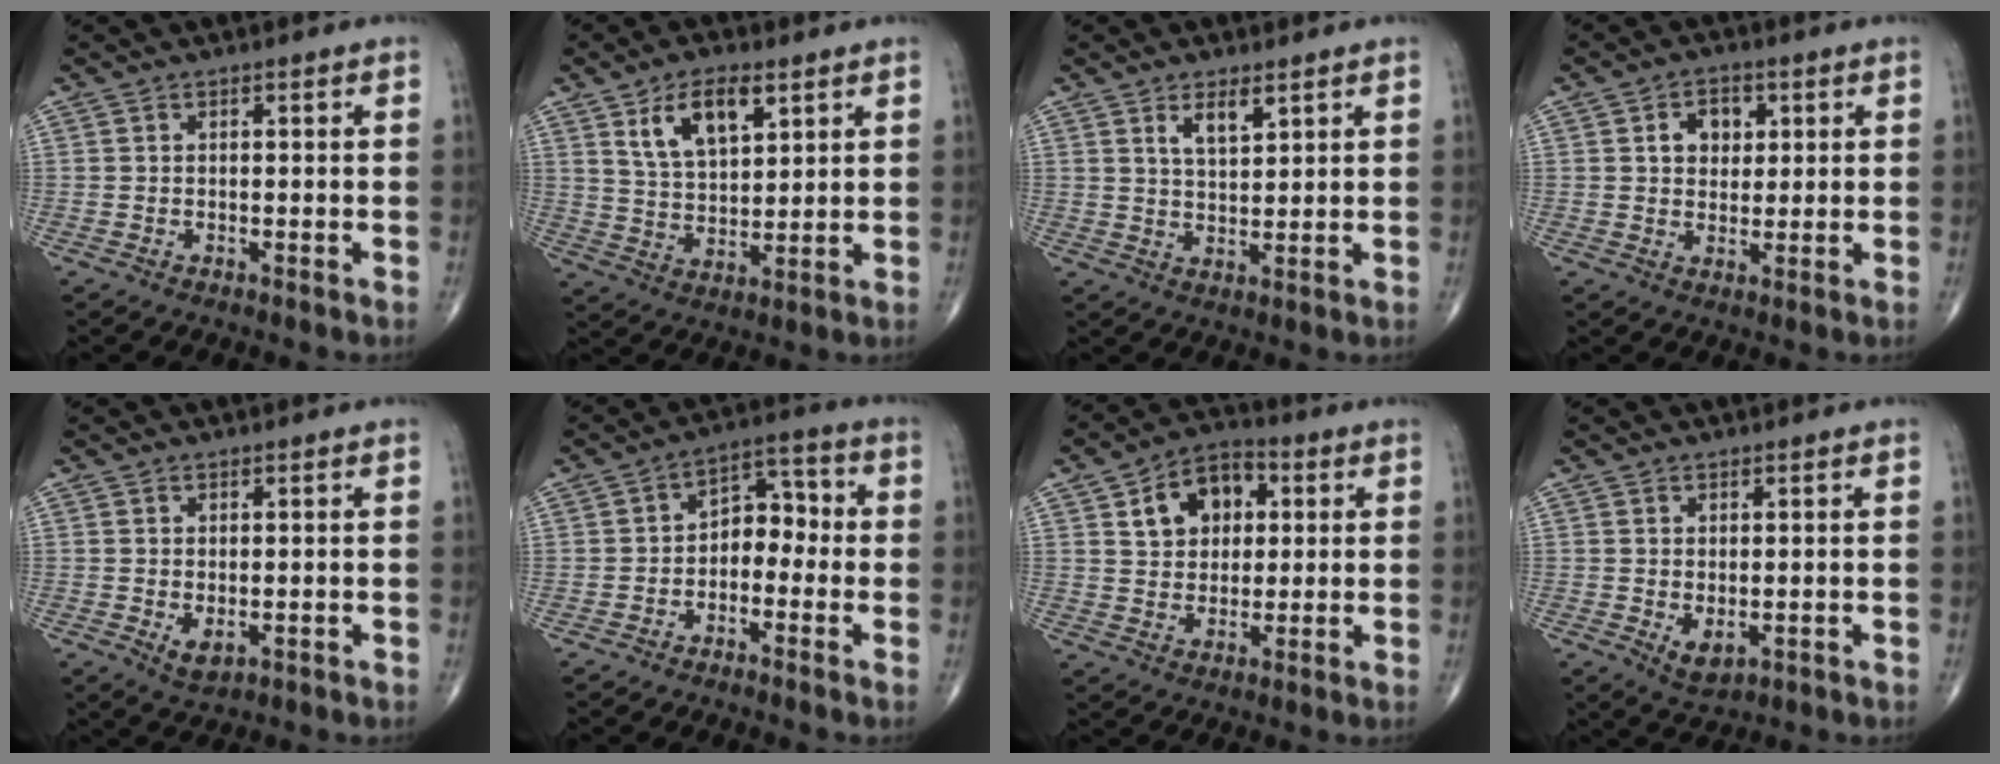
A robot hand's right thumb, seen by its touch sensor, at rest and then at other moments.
{"total": 10.4, "force": [5.2, 5.1, 7.4], "torque": [-0.116, -0.022, 0.101]}
{"total": 4.7, "force": [2.7, 1.9, 3.4], "torque": [-0.049, -0.021, 0.049]}
{"total": 5.8, "force": [1.7, 4.4, 3.4], "torque": [-0.023, -0.004, 0.024]}
{"total": 2.9, "force": [-0.5, 1.7, 2.3], "torque": [-0.034, -0.007, 0.002]}
{"total": 6.8, "force": [-1.4, 4.6, 4.7], "torque": [-0.039, 0.041, -0.039]}
{"total": 11.2, "force": [3.4, 8.0, 7.0], "torque": [-0.078, 0.002, 0.052]}
{"total": 3.6, "force": [-0.5, 2.1, 2.9], "torque": [-0.042, -0.007, 0.004]}